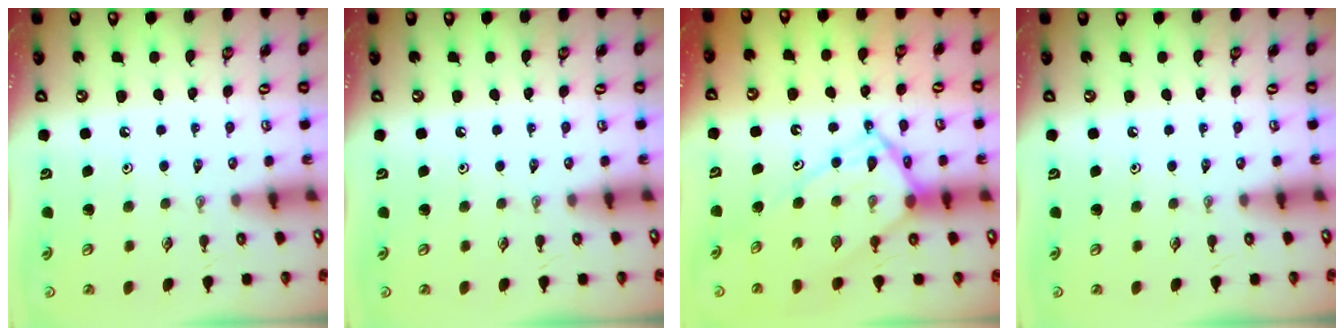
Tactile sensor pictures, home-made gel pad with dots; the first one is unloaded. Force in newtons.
{"total": 0.0}
{"total": 12.8, "press": 12.8, "slide": 1.3}
{"total": 0.0}